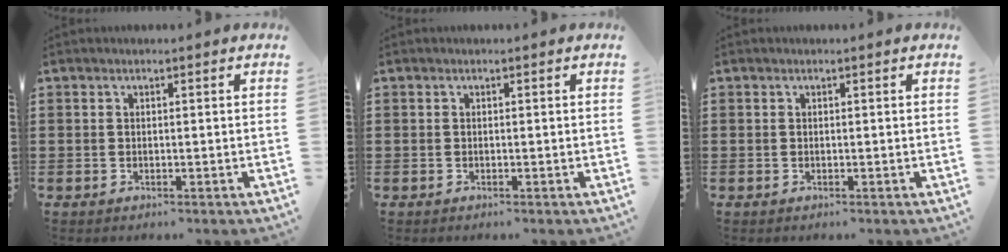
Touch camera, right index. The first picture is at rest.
{"total": 0.0}
{"total": 0.0}